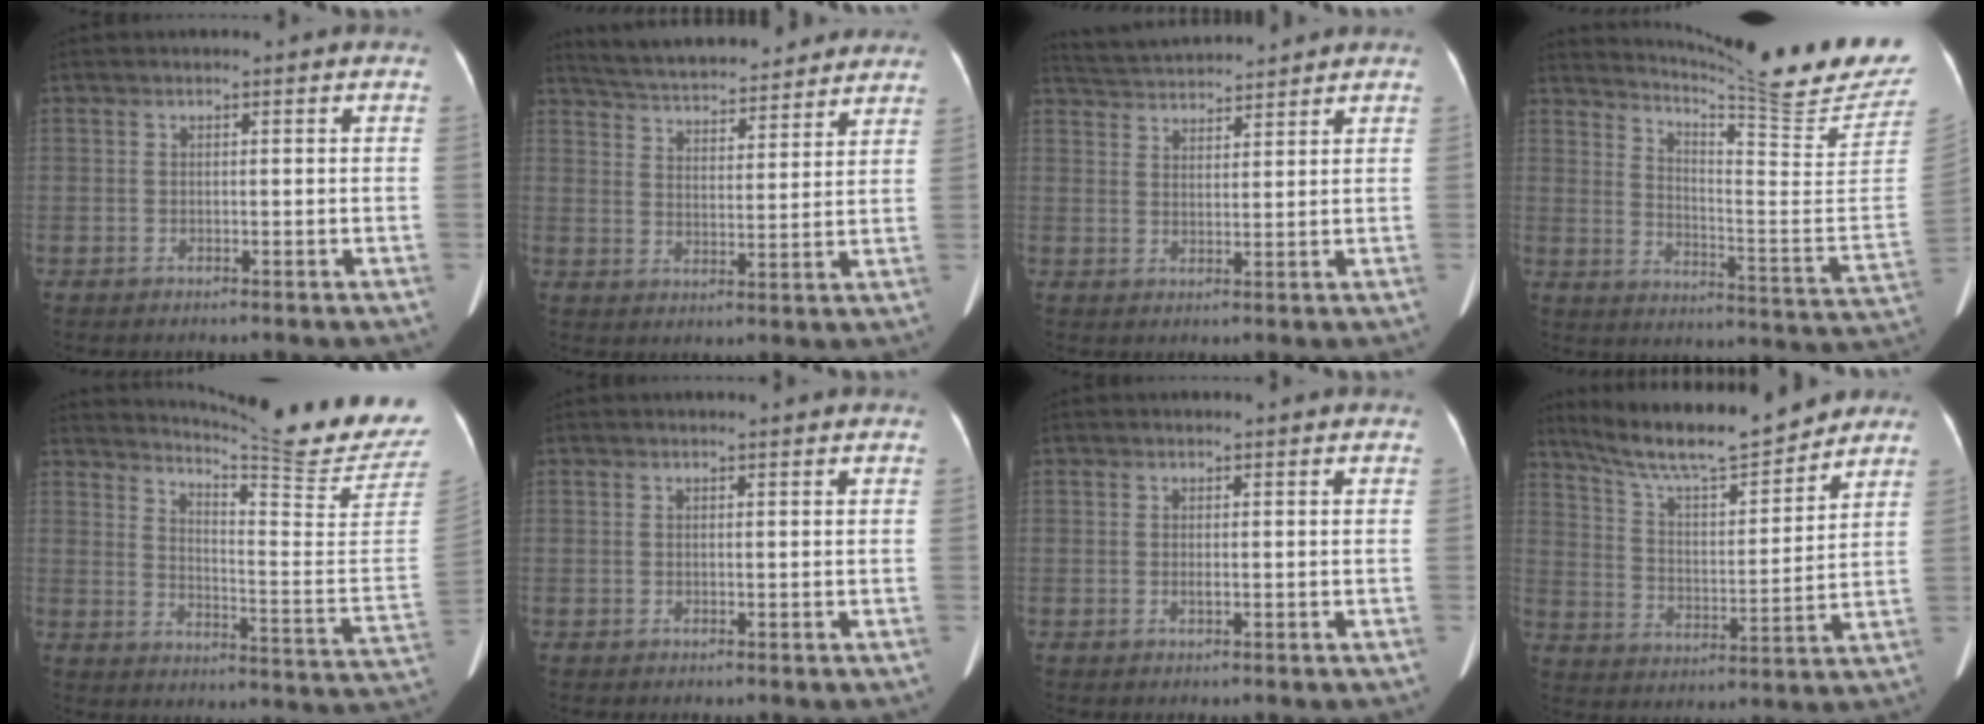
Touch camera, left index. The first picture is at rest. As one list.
[{"total": 18.5, "force": [16.9, 3.7, 6.6], "torque": [-0.108, 0.026, 0.240]}, {"total": 7.9, "force": [7.8, 0.2, 1.6], "torque": [-0.039, 0.030, 0.132]}, {"total": 21.9, "force": [19.5, -2.0, 9.8], "torque": [-0.162, -0.115, 0.258]}, {"total": 20.1, "force": [18.4, -2.1, 7.7], "torque": [-0.129, -0.128, 0.233]}, {"total": 1.1, "force": [1.1, -0.1, 0.4], "torque": [-0.008, 0.008, 0.018]}, {"total": 0.7, "force": [0.3, 0.1, 0.7], "torque": [-0.017, 0.004, 0.005]}, {"total": 16.3, "force": [14.5, 2.0, 7.2], "torque": [-0.125, 0.004, 0.240]}]